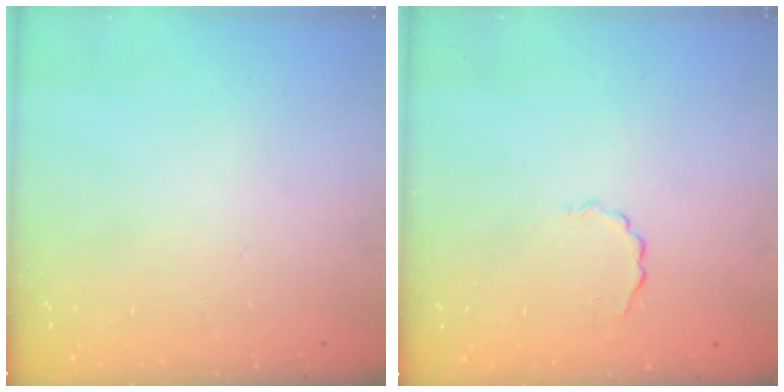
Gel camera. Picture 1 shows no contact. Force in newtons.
{"total": 2.0, "press": 1.9, "slide": 0.7}